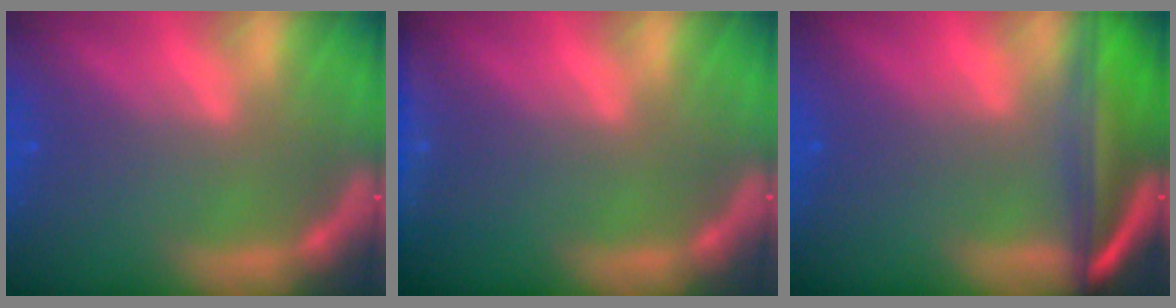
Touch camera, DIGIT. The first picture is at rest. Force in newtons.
{"total": 2.4}
{"total": 9.6}